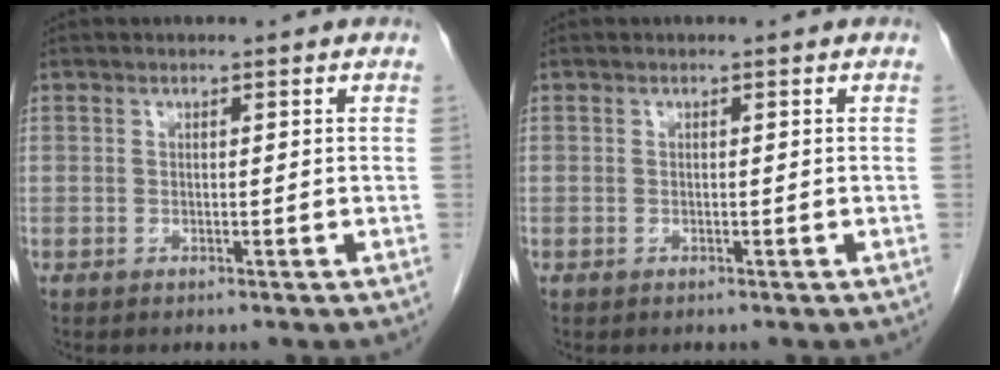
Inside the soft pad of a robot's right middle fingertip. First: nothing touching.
{"total": 0.0}